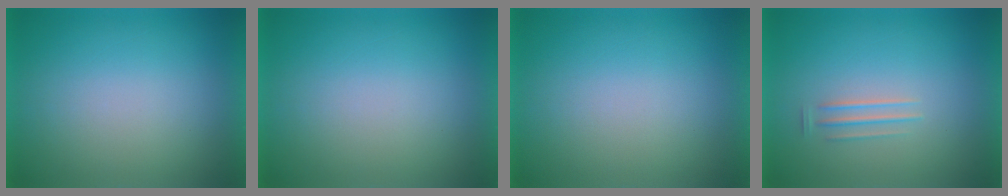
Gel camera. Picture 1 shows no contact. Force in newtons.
{"total": 1.1}
{"total": 0.0}
{"total": 1.7}